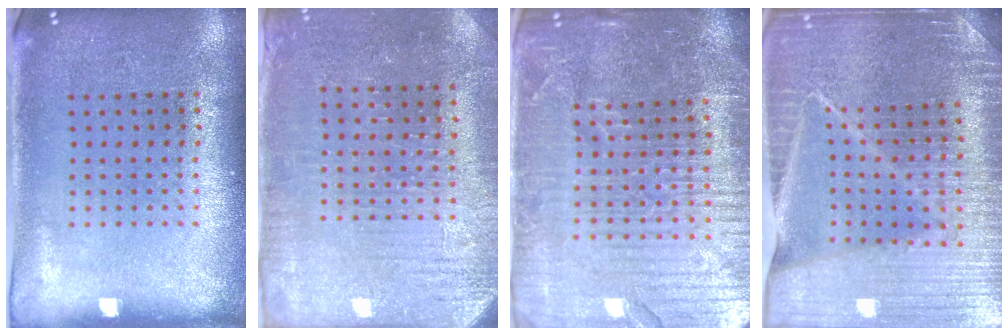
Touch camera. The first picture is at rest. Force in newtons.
{"total": 3.0, "press": 2.9, "slide": 0.6}
{"total": 5.6, "press": 5.0, "slide": 2.4}
{"total": 4.5, "press": 4.3, "slide": 1.6}